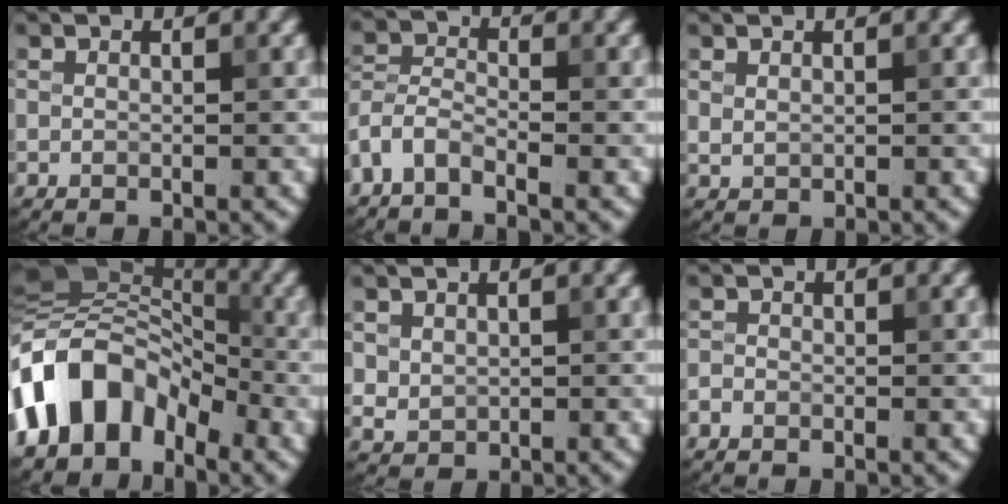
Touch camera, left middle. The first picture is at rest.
{"total": 2.8, "force": [-2.2, 0.9, 1.5], "torque": [-0.033, 0.004, -0.058]}
{"total": 0.5, "force": [0.3, 0.3, 0.3], "torque": [-0.008, -0.001, 0.011]}
{"total": 9.6, "force": [-4.5, 6.4, 5.6], "torque": [-0.089, 0.018, -0.103]}
{"total": 1.4, "force": [0.6, 1.1, 0.5], "torque": [-0.010, -0.004, 0.016]}
{"total": 0.7, "force": [-0.6, 0.4, 0.2], "torque": [-0.001, 0.002, -0.014]}